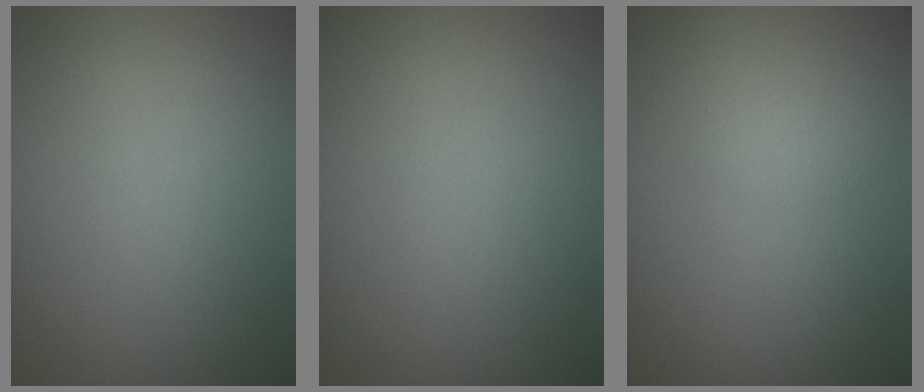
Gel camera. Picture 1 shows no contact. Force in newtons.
{"total": 0.0}
{"total": 1.0, "press": 1.0, "slide": 0.2}